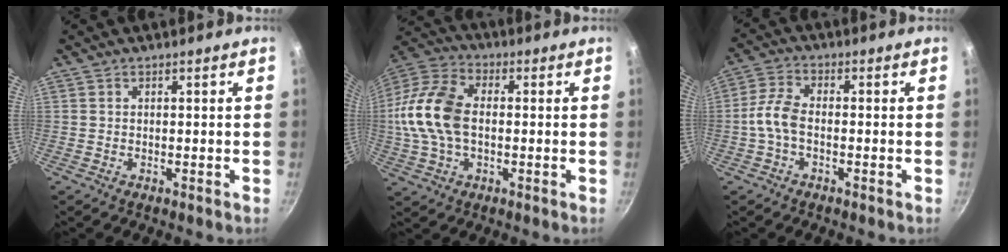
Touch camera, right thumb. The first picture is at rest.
{"total": 15.7, "force": [-0.1, 10.0, 12.1], "torque": [-0.233, 0.028, -0.016]}
{"total": 5.5, "force": [-1.4, 2.9, 4.4], "torque": [-0.096, 0.024, -0.038]}